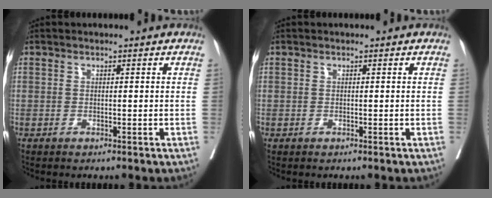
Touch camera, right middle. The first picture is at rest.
{"total": 0.0}